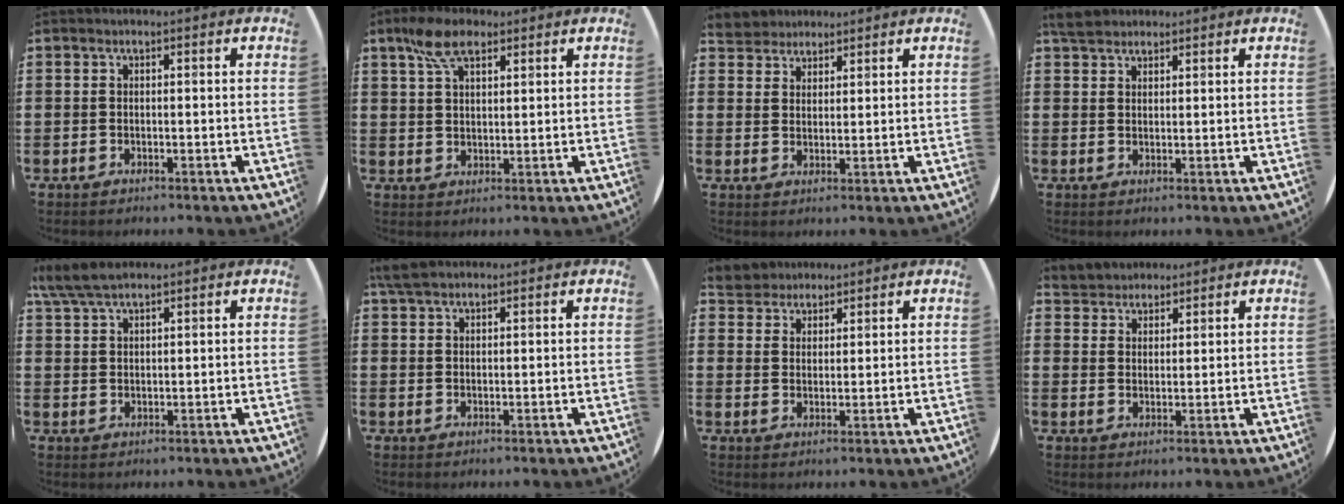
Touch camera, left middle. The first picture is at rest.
{"total": 6.4, "force": [4.2, 2.9, 3.9], "torque": [-0.078, 0.002, 0.075]}
{"total": 4.0, "force": [3.7, 1.3, -0.3], "torque": [-0.008, -0.001, 0.073]}
{"total": 3.2, "force": [2.9, 1.3, 0.6], "torque": [-0.011, 0.001, 0.055]}
{"total": 4.8, "force": [3.9, 1.2, 2.5], "torque": [-0.057, -0.002, 0.073]}
{"total": 3.2, "force": [2.7, 1.1, 1.3], "torque": [-0.023, 0.003, 0.050]}
{"total": 4.4, "force": [4.1, 1.4, -0.2], "torque": [-0.012, -0.004, 0.081]}
{"total": 3.5, "force": [3.2, 1.1, -0.7], "torque": [0.001, -0.005, 0.064]}